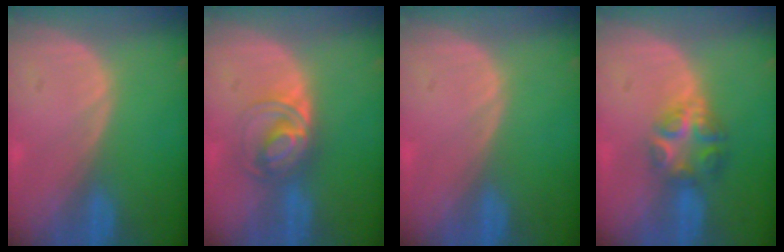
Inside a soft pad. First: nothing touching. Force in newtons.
{"total": 6.2, "press": 5.6, "slide": 2.6}
{"total": 0.0}
{"total": 6.1, "press": 5.4, "slide": 2.8}